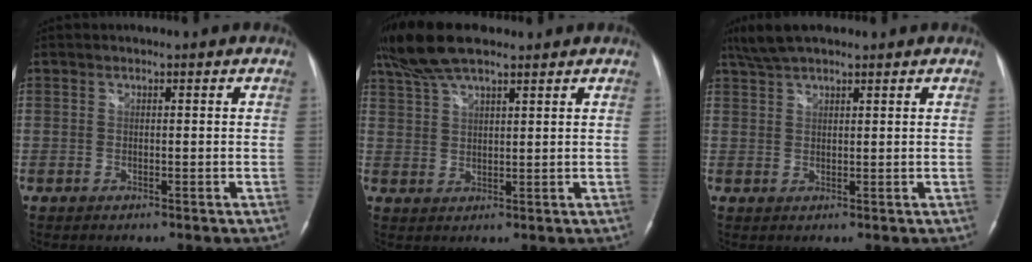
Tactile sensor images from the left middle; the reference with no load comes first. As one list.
[{"total": 8.6, "force": [7.0, 1.8, 4.8], "torque": [-0.103, 0.029, 0.132]}, {"total": 5.5, "force": [4.5, 1.3, 2.9], "torque": [-0.064, 0.023, 0.086]}]